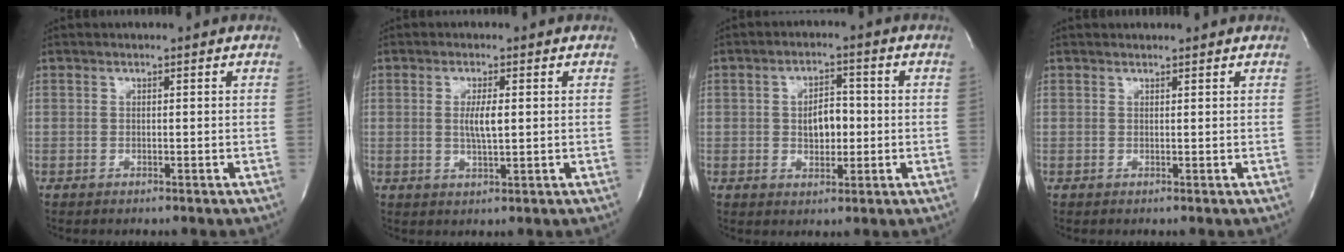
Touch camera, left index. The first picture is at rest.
{"total": 3.2, "force": [0.3, 0.5, 3.2], "torque": [-0.062, -0.005, 0.006]}
{"total": 4.9, "force": [-0.3, 2.8, 4.0], "torque": [-0.065, 0.005, -0.002]}
{"total": 1.8, "force": [1.8, 0.3, 0.1], "torque": [-0.011, 0.013, 0.023]}